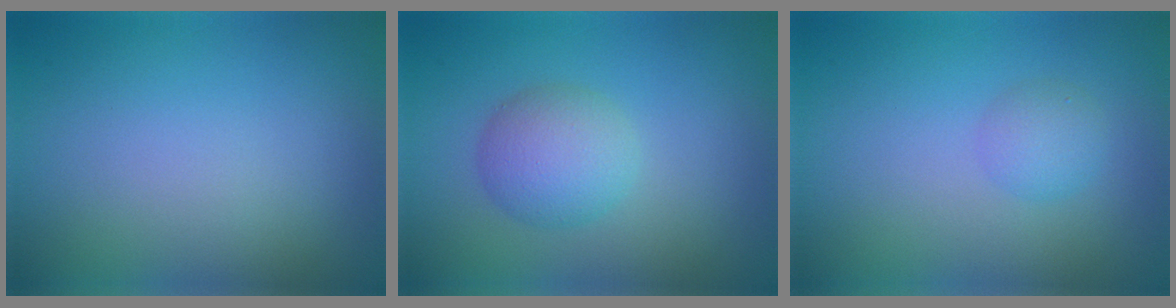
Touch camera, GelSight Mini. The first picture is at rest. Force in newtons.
{"total": 3.6, "press": 3.6, "slide": 0.2}
{"total": 1.7, "press": 1.7, "slide": 0.1}